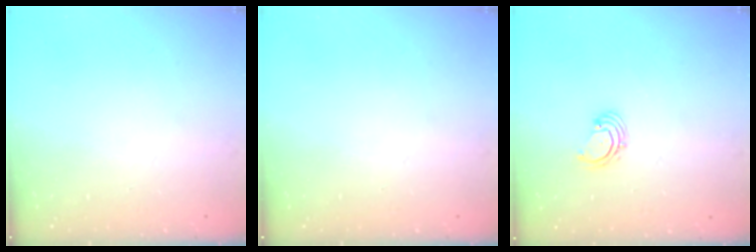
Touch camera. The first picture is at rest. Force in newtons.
{"total": 0.0}
{"total": 2.0, "press": 1.9, "slide": 0.6}